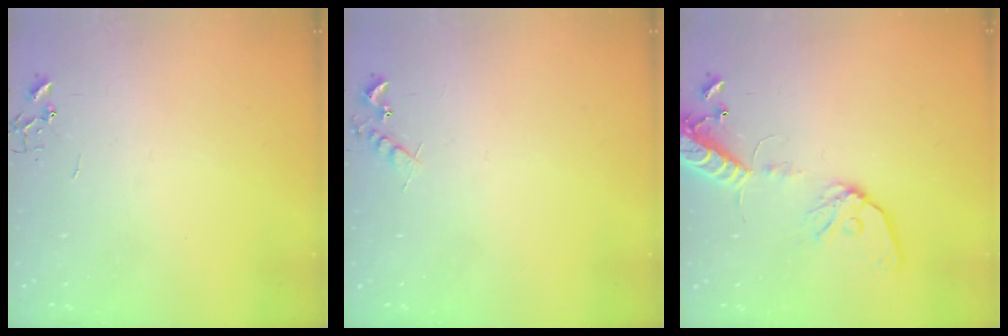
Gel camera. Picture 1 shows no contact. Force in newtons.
{"total": 6.1, "press": 6.0, "slide": 0.9}
{"total": 14.1, "press": 13.8, "slide": 3.0}